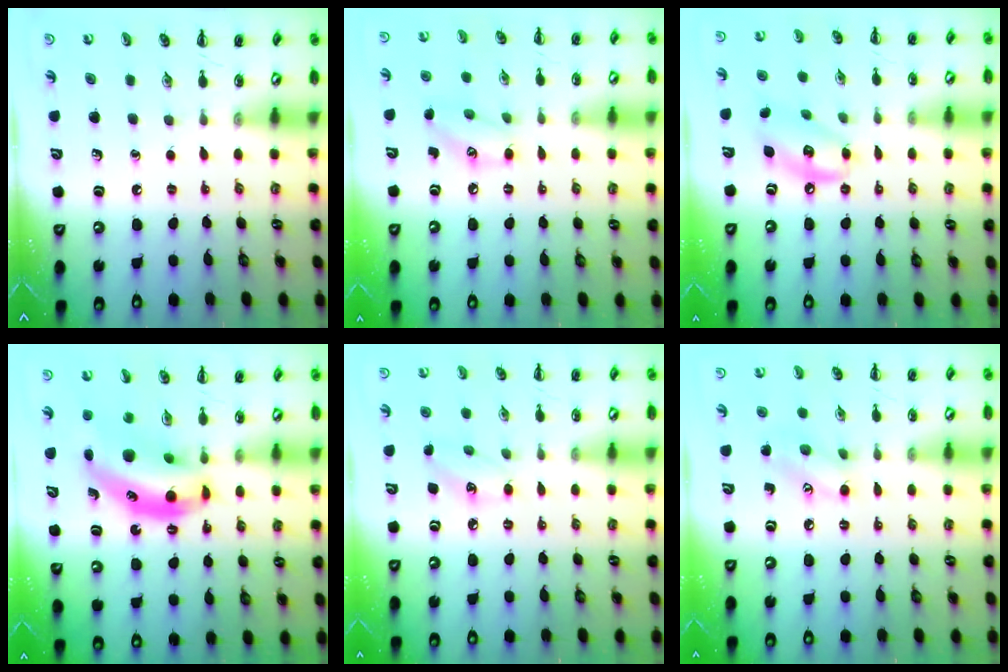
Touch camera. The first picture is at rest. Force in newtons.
{"total": 8.9, "press": 8.9, "slide": 0.9}
{"total": 10.8, "press": 10.6, "slide": 2.1}
{"total": 12.2, "press": 11.8, "slide": 3.1}
{"total": 5.8, "press": 5.7, "slide": 1.2}
{"total": 8.1, "press": 8.1, "slide": 0.7}